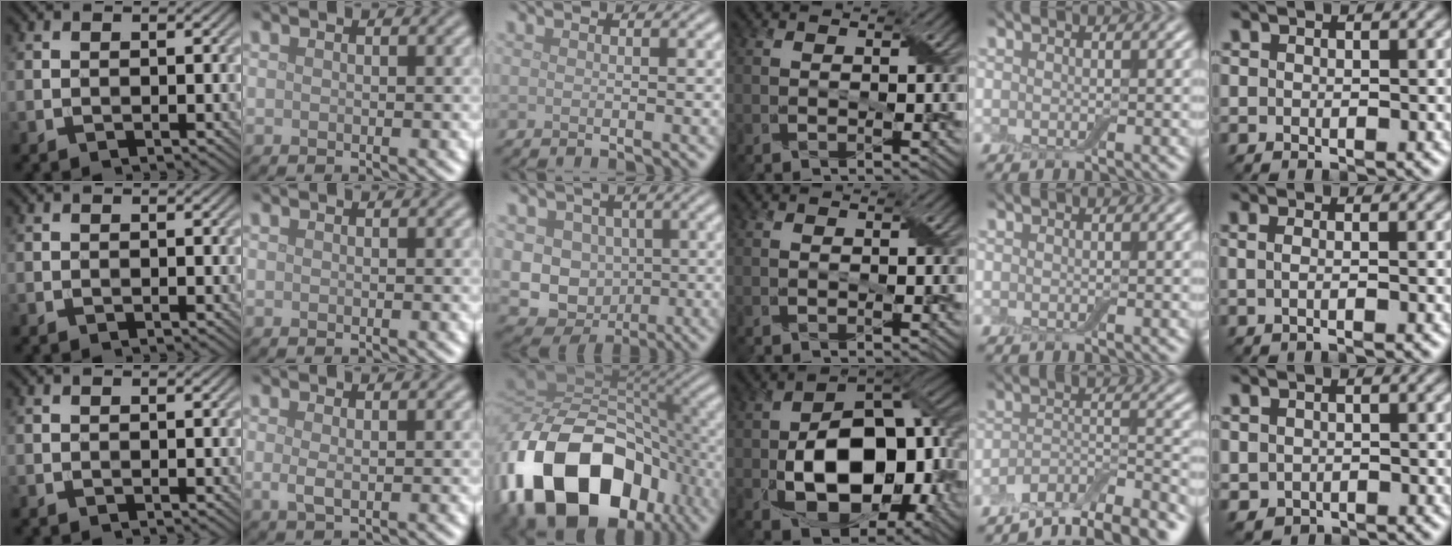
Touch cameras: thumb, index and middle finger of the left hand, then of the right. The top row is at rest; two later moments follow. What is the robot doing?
{"motion": "fold", "object": "cloth"}